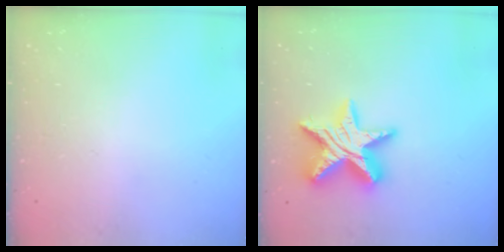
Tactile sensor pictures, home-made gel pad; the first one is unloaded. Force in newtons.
{"total": 17.4, "press": 17.3, "slide": 1.4}